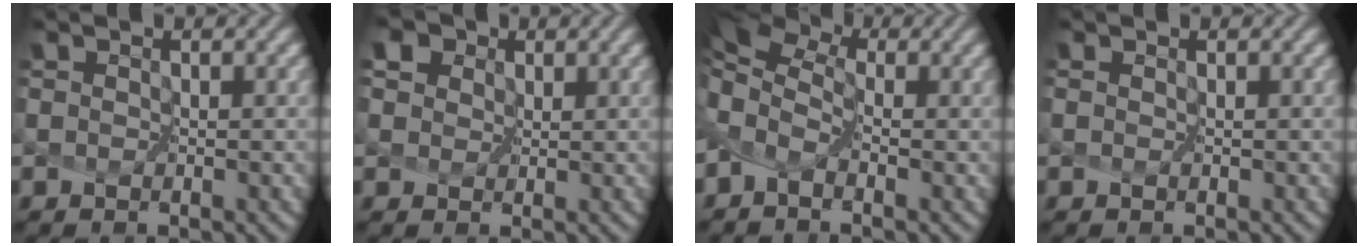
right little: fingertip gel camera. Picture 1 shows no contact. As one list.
[{"total": 6.9, "force": [3.2, 5.0, 3.5], "torque": [-0.061, 0.031, 0.024]}, {"total": 5.0, "force": [0.9, 3.2, 3.7], "torque": [-0.095, 0.019, 0.012]}, {"total": 0.0}]